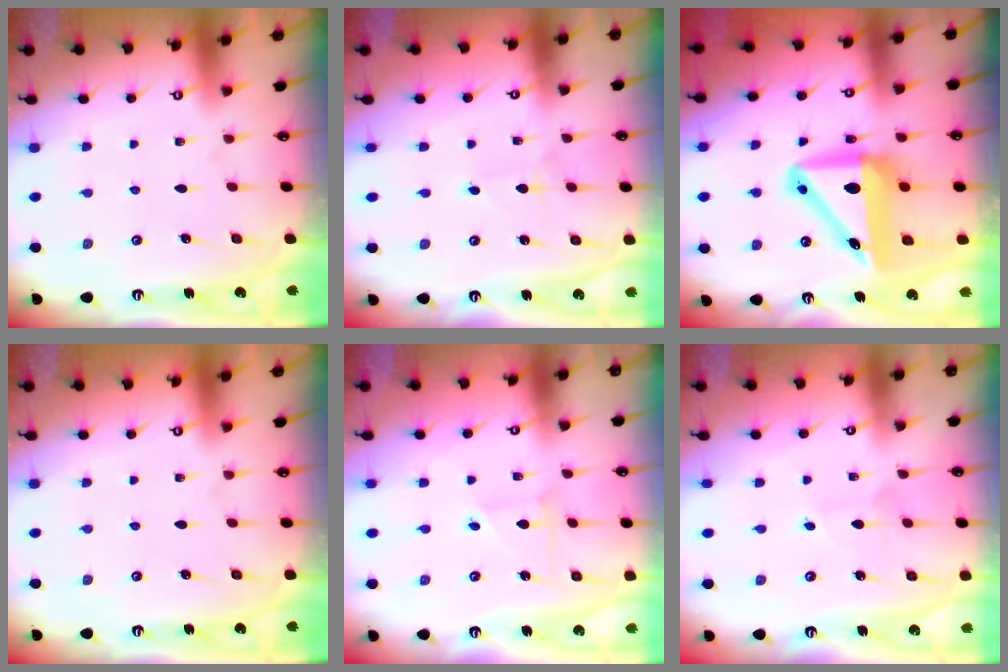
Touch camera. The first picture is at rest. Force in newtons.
{"total": 1.4, "press": 1.4, "slide": 0.2}
{"total": 13.9, "press": 13.6, "slide": 2.9}
{"total": 0.0}
{"total": 2.2, "press": 2.2, "slide": 0.2}
{"total": 3.0, "press": 2.9, "slide": 0.3}